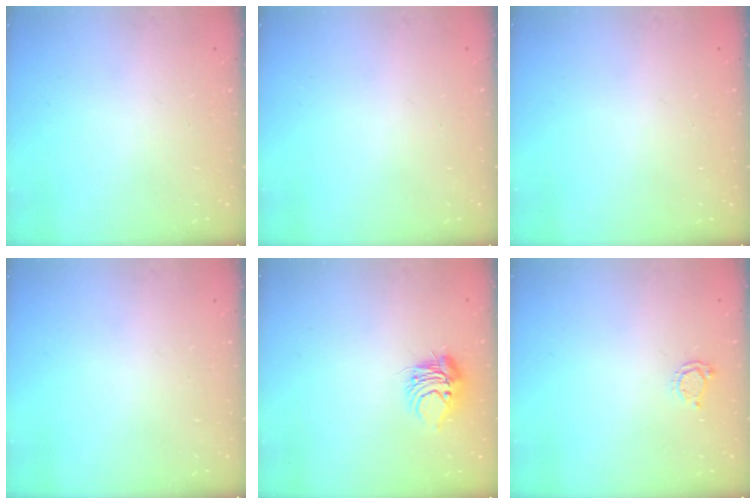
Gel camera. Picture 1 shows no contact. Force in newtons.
{"total": 0.0}
{"total": 0.0}
{"total": 0.0}
{"total": 8.3, "press": 8.2, "slide": 1.0}
{"total": 4.2, "press": 4.2, "slide": 0.4}